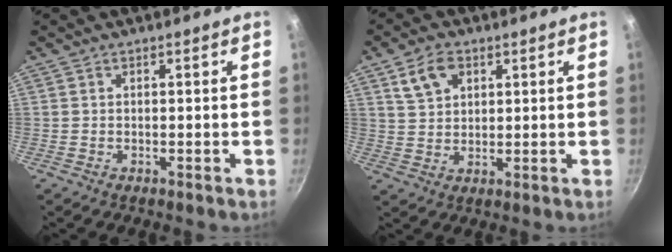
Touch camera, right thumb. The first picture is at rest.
{"total": 6.6, "force": [3.1, 4.5, 3.8], "torque": [-0.054, -0.002, 0.057]}